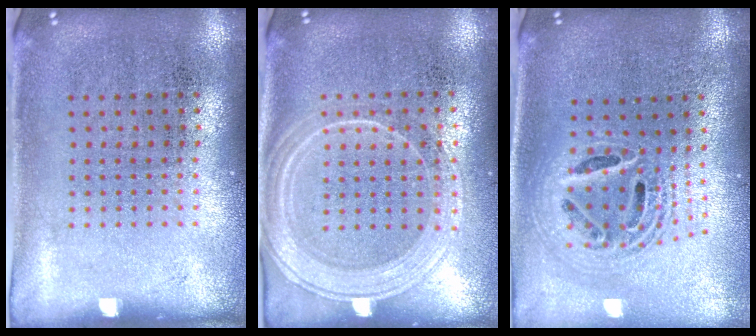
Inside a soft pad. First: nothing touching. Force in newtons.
{"total": 2.0, "press": 1.9, "slide": 0.7}
{"total": 2.1, "press": 1.7, "slide": 1.3}